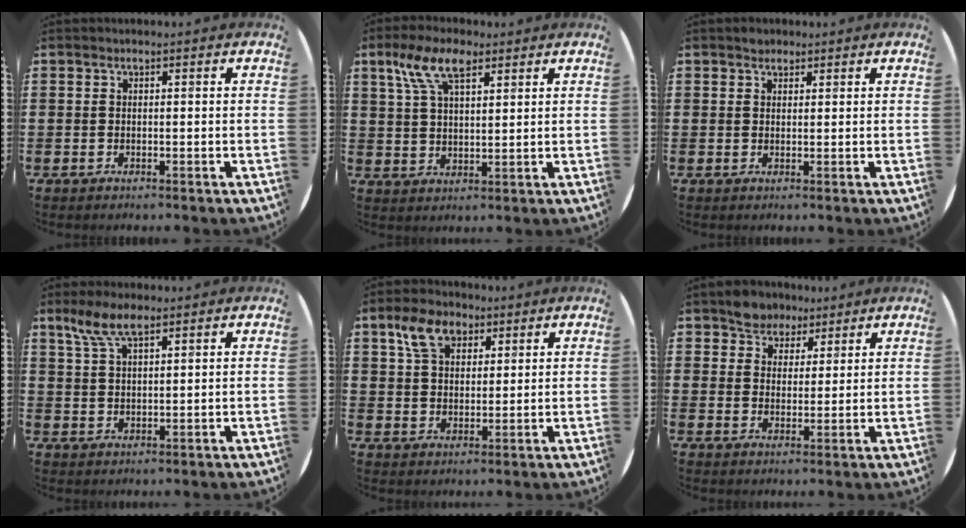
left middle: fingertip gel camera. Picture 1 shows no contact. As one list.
[{"total": 7.2, "force": [4.5, 3.1, 4.8], "torque": [-0.106, 0.008, 0.081]}, {"total": 1.3, "force": [1.1, 0.6, 0.1], "torque": [0.007, 0.000, 0.019]}, {"total": 5.6, "force": [3.8, 1.9, 3.7], "torque": [-0.080, 0.005, 0.068]}, {"total": 6.2, "force": [3.9, 3.9, 2.9], "torque": [-0.055, 0.009, 0.070]}, {"total": 4.5, "force": [3.7, 2.6, -0.1], "torque": [-0.015, 0.005, 0.071]}]